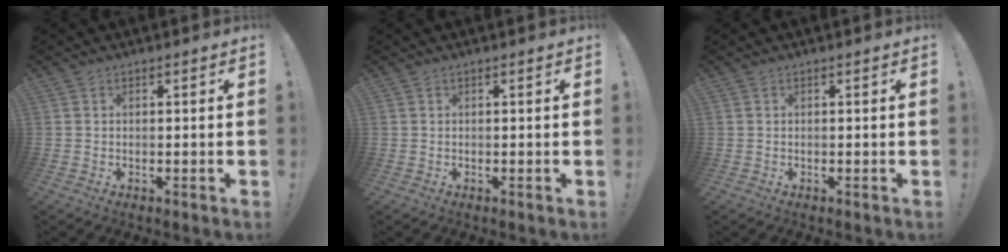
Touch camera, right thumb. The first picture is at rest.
{"total": 0.0}
{"total": 0.0}